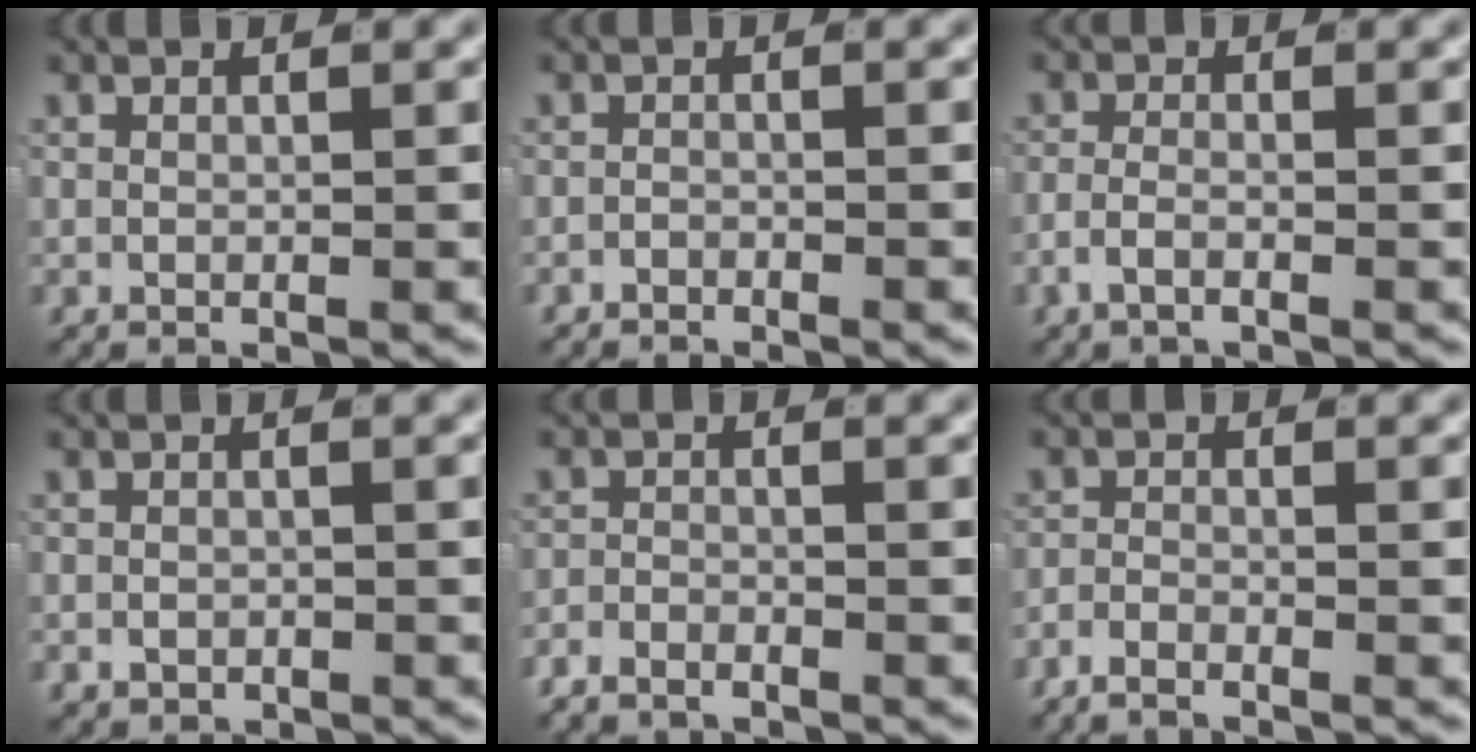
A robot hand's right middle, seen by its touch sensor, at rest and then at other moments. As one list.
[{"total": 1.0, "force": [-1.0, 0.0, 0.0], "torque": [0.002, -0.004, -0.019]}, {"total": 2.1, "force": [-1.4, 0.6, 1.5], "torque": [-0.038, -0.004, -0.026]}, {"total": 1.1, "force": [-0.6, 0.8, 0.4], "torque": [-0.005, -0.006, -0.006]}, {"total": 2.5, "force": [-2.3, 0.9, 0.6], "torque": [-0.007, -0.004, -0.044]}, {"total": 2.3, "force": [-2.1, 0.5, 0.9], "torque": [-0.017, -0.001, -0.042]}]